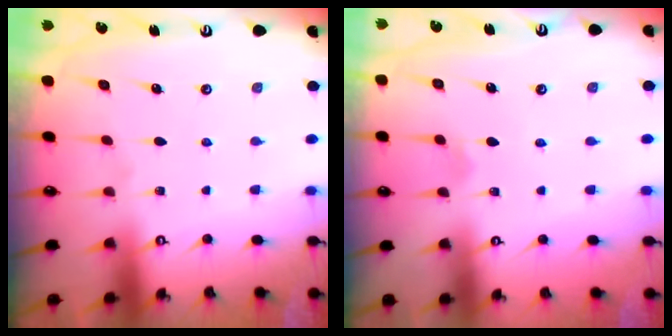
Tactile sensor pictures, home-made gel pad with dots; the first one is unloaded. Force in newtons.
{"total": 1.9, "press": 1.8, "slide": 0.6}